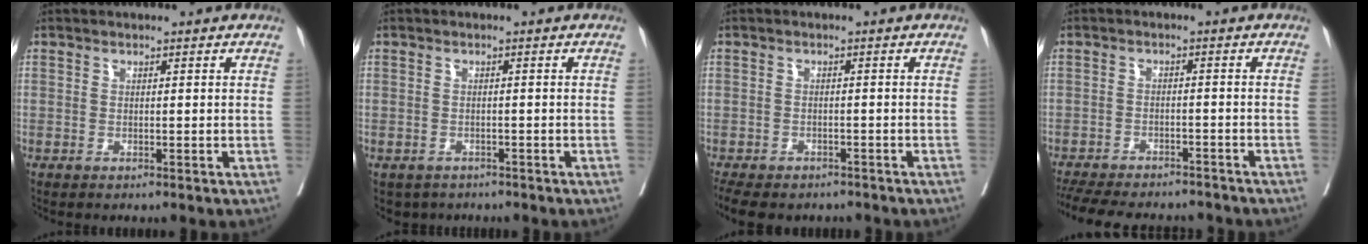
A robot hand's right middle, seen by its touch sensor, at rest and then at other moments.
{"total": 3.4, "force": [-2.7, 2.2, 0.3], "torque": [0.001, 0.002, -0.039]}
{"total": 10.0, "force": [-8.2, 4.1, 3.9], "torque": [-0.075, -0.005, -0.111]}
{"total": 16.6, "force": [-14.8, 4.4, 6.3], "torque": [-0.153, -0.015, -0.203]}